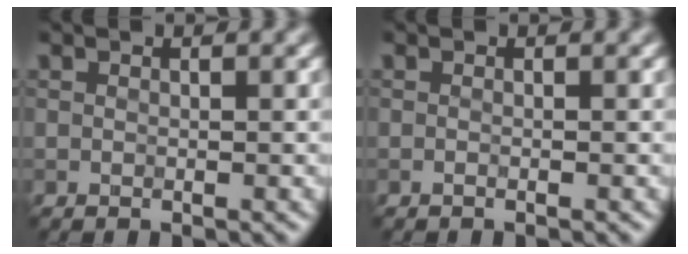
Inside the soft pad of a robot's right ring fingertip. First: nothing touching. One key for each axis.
{"total": 0.5, "fx": -0.5, "fy": 0.0, "fz": 0.2, "tx": -0.001, "ty": -0.003, "tz": -0.010}